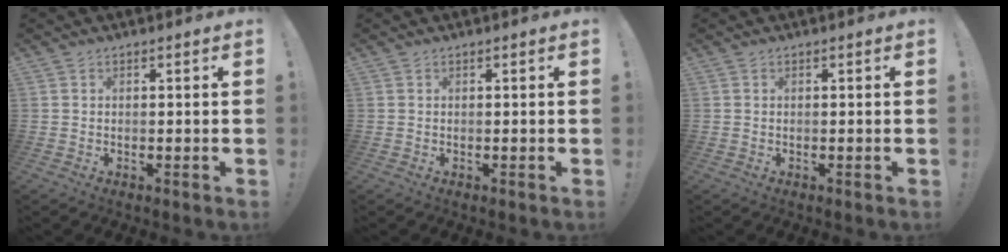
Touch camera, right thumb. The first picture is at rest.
{"total": 0.0}
{"total": 0.0}